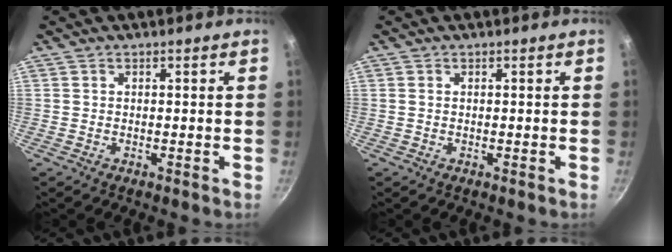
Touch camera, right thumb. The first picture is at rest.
{"total": 0.0}